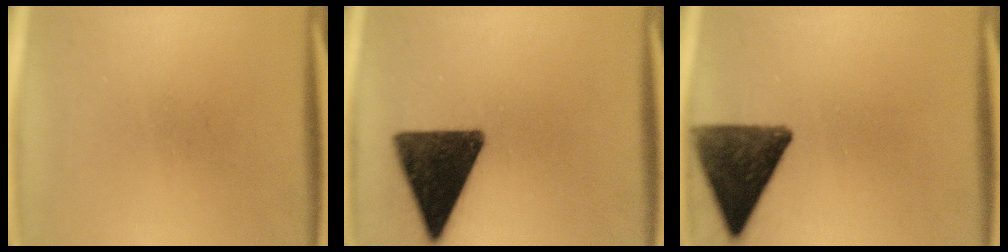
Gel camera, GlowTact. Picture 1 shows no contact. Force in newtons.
{"total": 15.1}
{"total": 12.4}